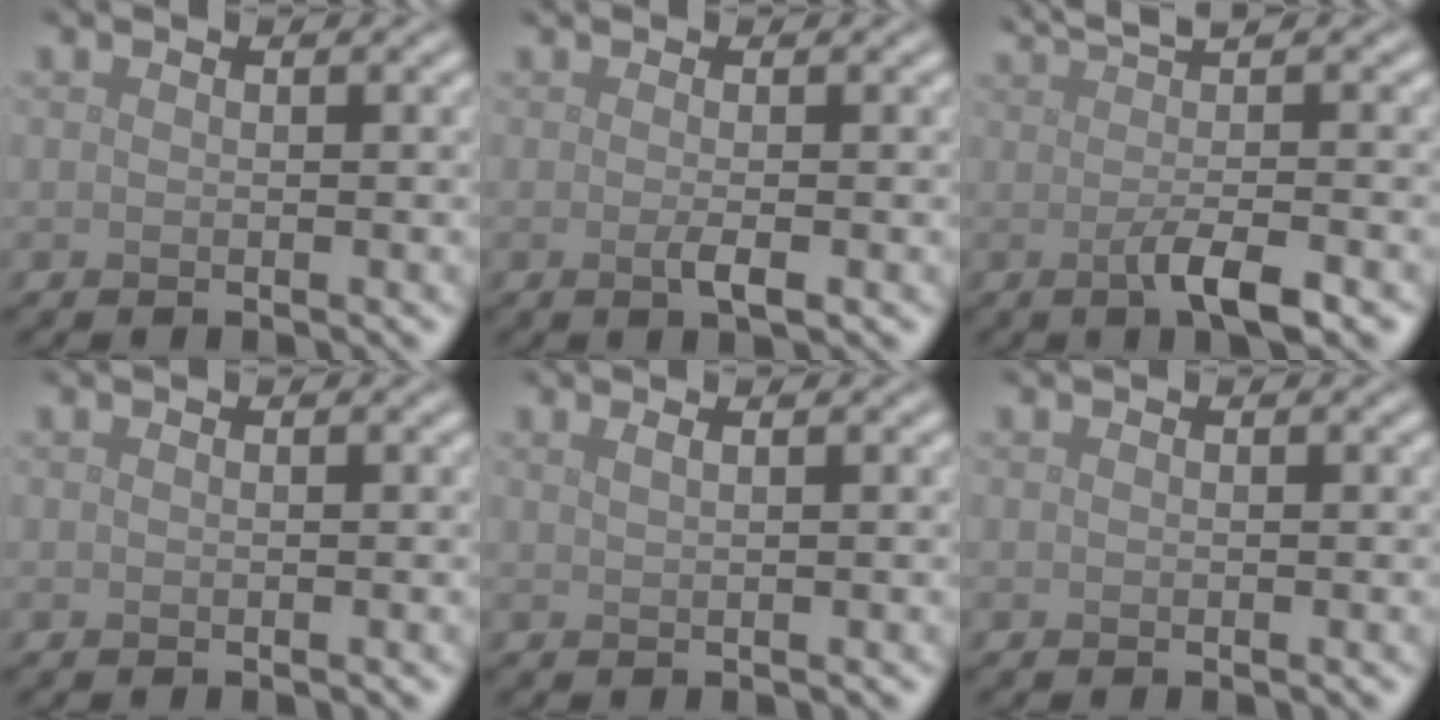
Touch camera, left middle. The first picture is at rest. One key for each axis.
{"total": 1.8, "fx": -0.2, "fy": 0.4, "fz": 1.7, "tx": -0.031, "ty": -0.004, "tz": -0.007}
{"total": 5.9, "fx": 0.2, "fy": 1.5, "fz": 5.7, "tx": -0.076, "ty": 0.007, "tz": 0.004}
{"total": 0.0}
{"total": 1.6, "fx": 1.0, "fy": 0.8, "fz": 1.1, "tx": -0.003, "ty": -0.002, "tz": 0.000}
{"total": 0.0}